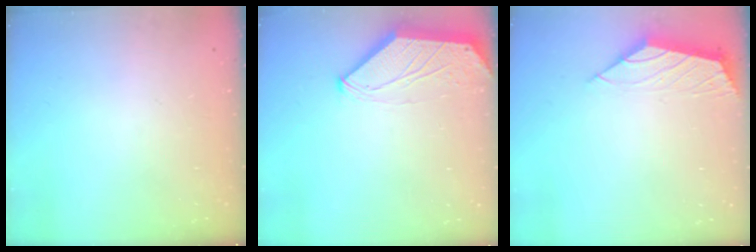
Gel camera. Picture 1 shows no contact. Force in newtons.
{"total": 0.0}
{"total": 2.1, "press": 2.0, "slide": 0.5}